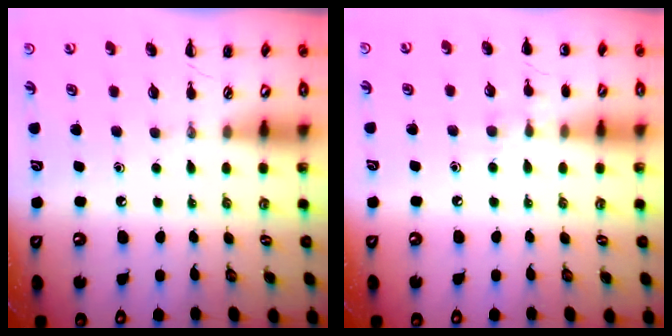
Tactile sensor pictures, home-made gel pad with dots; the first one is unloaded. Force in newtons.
{"total": 5.5, "press": 5.2, "slide": 1.7}